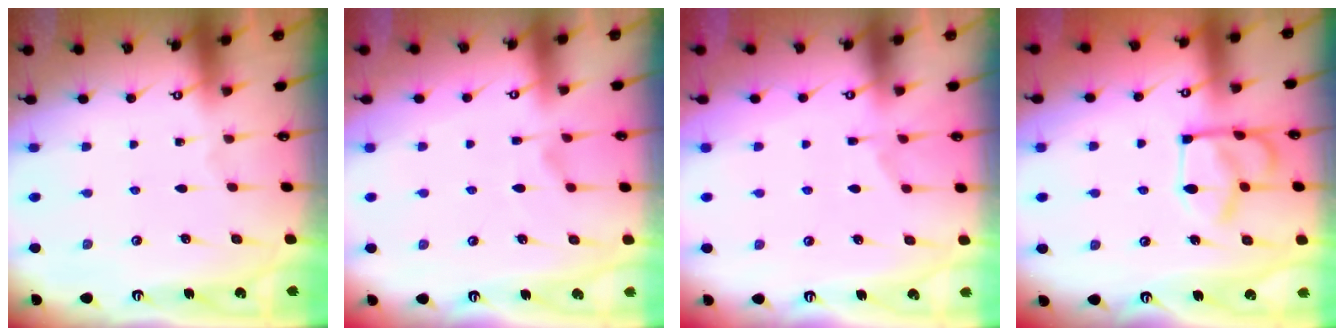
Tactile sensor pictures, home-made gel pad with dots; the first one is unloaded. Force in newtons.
{"total": 2.5, "press": 2.1, "slide": 1.3}
{"total": 5.8, "press": 5.6, "slide": 1.3}
{"total": 12.1, "press": 12.0, "slide": 0.5}